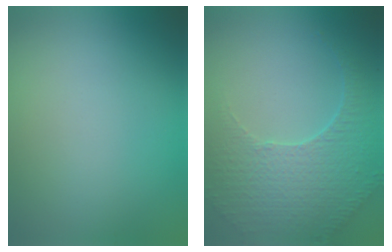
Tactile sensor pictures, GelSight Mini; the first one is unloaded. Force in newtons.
{"total": 5.1, "press": 3.7, "slide": 3.6}